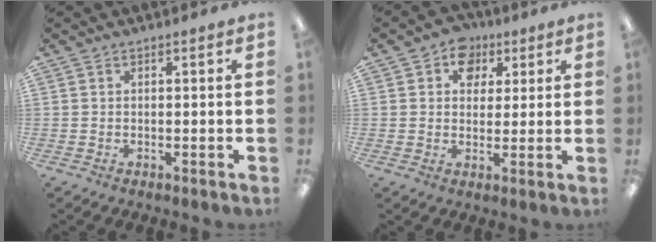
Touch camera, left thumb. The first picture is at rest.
{"total": 6.9, "force": [3.0, 5.6, 2.6], "torque": [-0.030, -0.006, 0.049]}